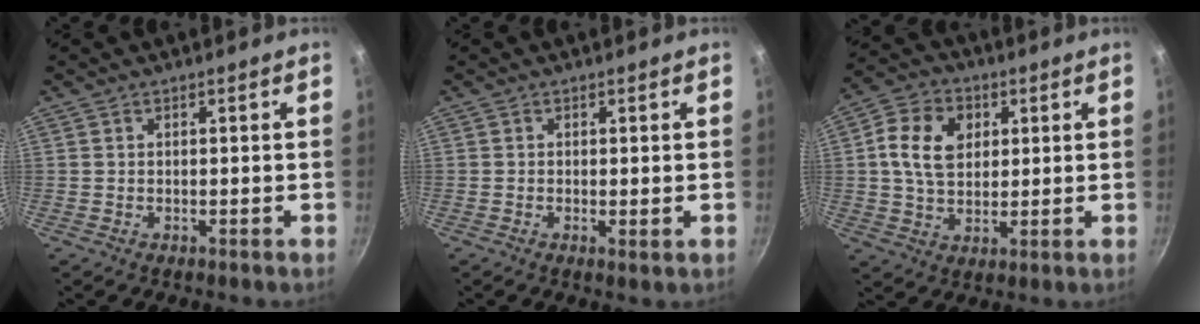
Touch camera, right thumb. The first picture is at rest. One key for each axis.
{"total": 0.9, "fx": -0.1, "fy": 0.1, "fz": 0.9, "tx": -0.017, "ty": -0.005, "tz": -0.003}
{"total": 11.1, "fx": 2.5, "fy": 8.2, "fz": 7.1, "tx": -0.111, "ty": 0.008, "tz": 0.037}